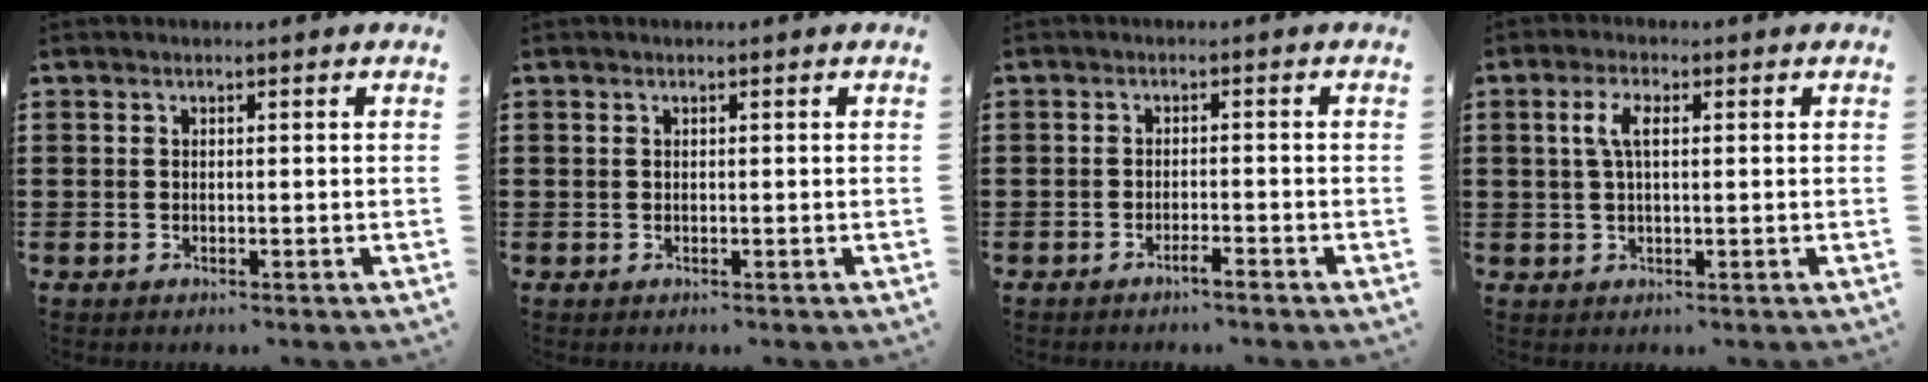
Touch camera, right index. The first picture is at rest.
{"total": 0.0}
{"total": 1.8, "force": [-1.5, -0.1, 0.9], "torque": [-0.018, -0.003, -0.027]}
{"total": 3.8, "force": [0.8, 1.5, 3.4], "torque": [-0.079, 0.008, 0.009]}